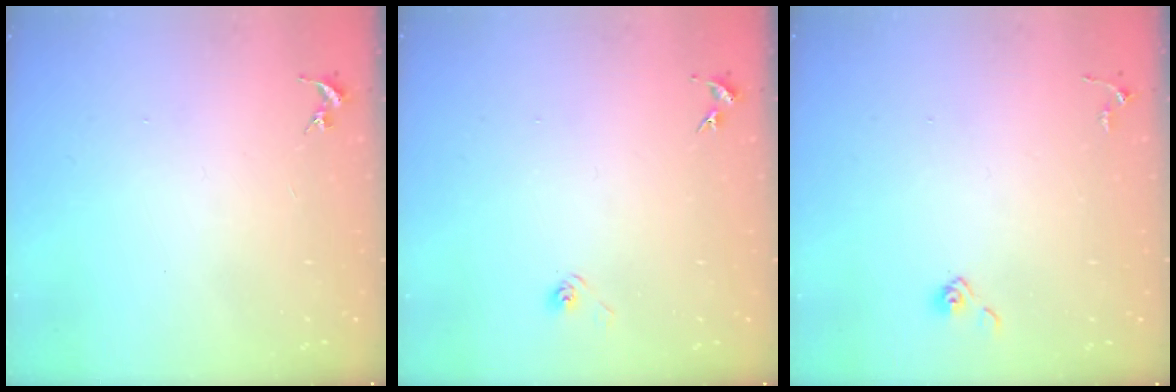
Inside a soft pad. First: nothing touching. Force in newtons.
{"total": 2.9, "press": 2.5, "slide": 1.5}
{"total": 3.3, "press": 3.3, "slide": 0.4}